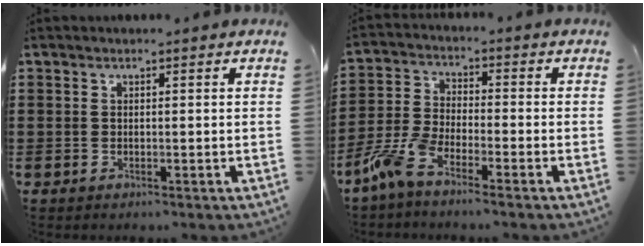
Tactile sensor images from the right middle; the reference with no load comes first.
{"total": 6.5, "force": [-4.9, 1.3, 4.2], "torque": [-0.117, -0.013, -0.099]}